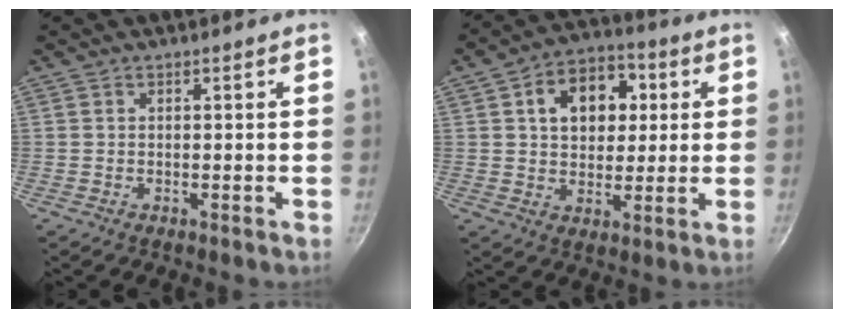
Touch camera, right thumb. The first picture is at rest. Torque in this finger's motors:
{"motor_torque": [-0.07, 0.41, 0.25, 0.37, 0.14]}